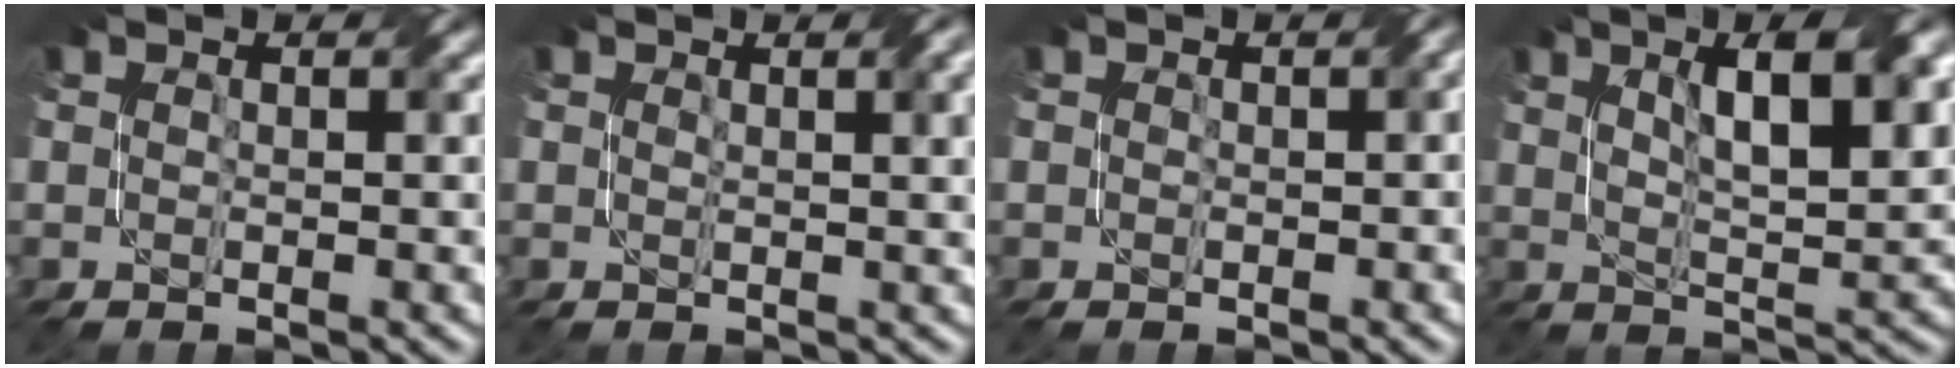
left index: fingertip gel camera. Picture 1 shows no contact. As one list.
[{"total": 2.9, "force": [1.2, 0.8, 2.6], "torque": [-0.027, 0.006, 0.016]}, {"total": 1.6, "force": [-0.5, 1.0, 1.2], "torque": [-0.017, -0.004, -0.008]}, {"total": 8.2, "force": [3.3, 2.2, 7.2], "torque": [-0.105, 0.011, 0.050]}]